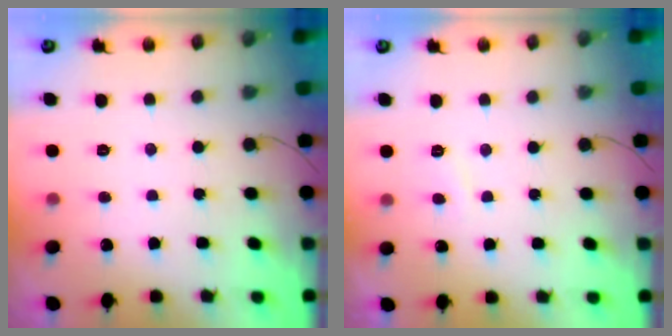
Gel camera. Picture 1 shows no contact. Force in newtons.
{"total": 1.3, "press": 1.2, "slide": 0.6}